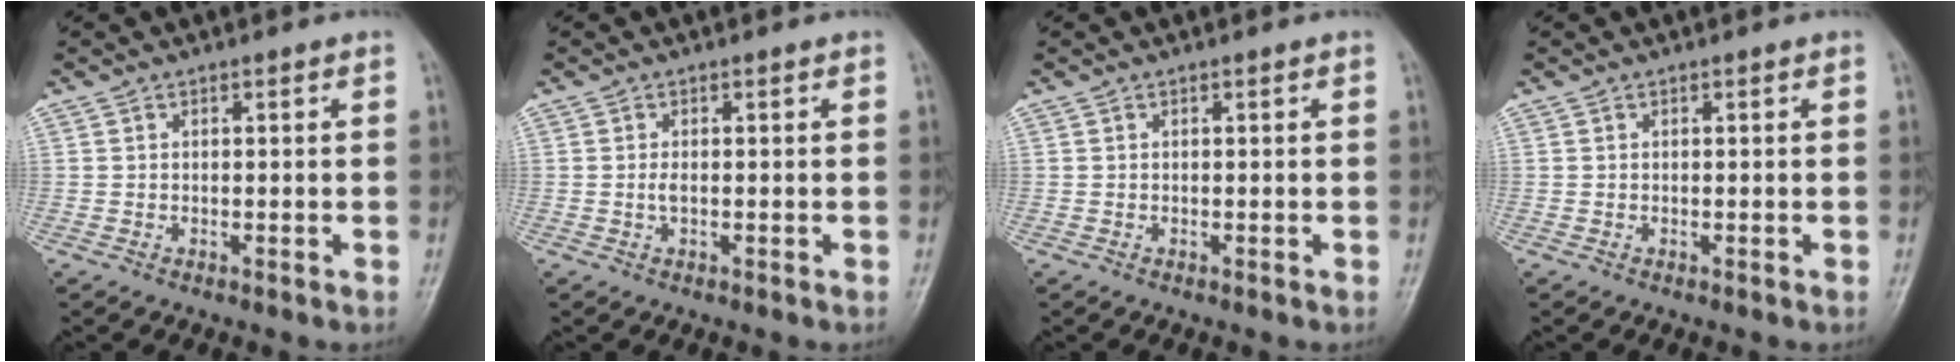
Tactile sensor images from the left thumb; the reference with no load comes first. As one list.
[{"total": 1.1, "force": [0.0, 0.4, 1.1], "torque": [-0.022, -0.001, 0.000]}, {"total": 0.0}, {"total": 0.0}]